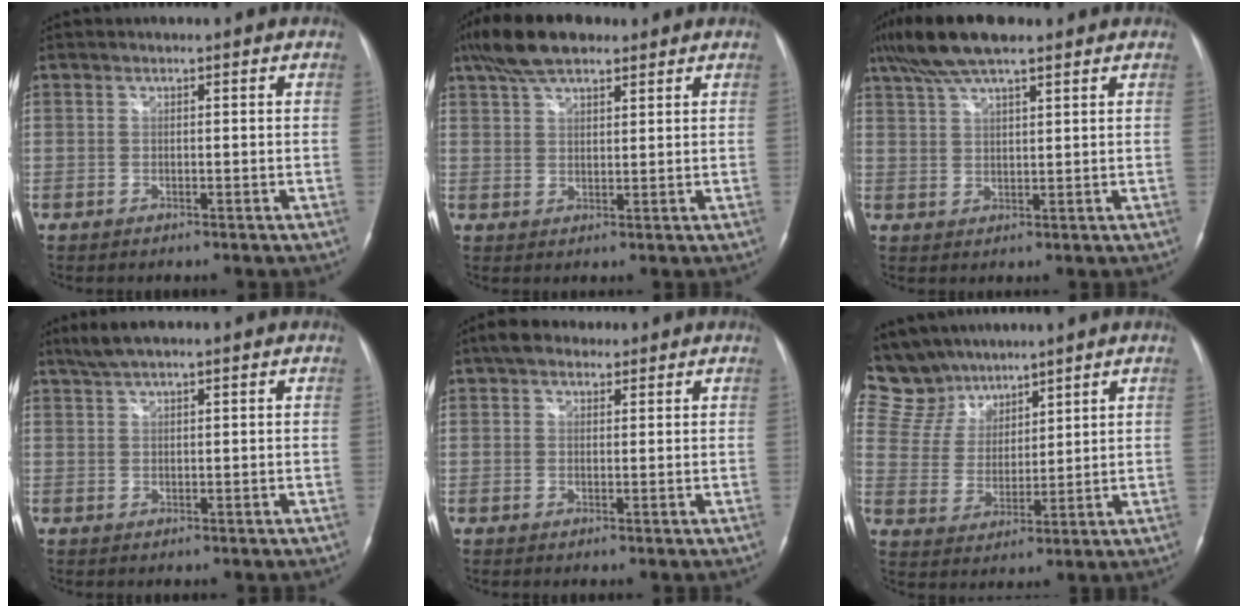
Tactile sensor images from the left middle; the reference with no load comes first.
{"total": 8.8, "force": [6.4, 3.0, 5.2], "torque": [-0.107, 0.021, 0.113]}
{"total": 9.9, "force": [7.3, 1.9, 6.3], "torque": [-0.122, 0.028, 0.128]}
{"total": 3.5, "force": [2.7, 0.3, 2.2], "torque": [-0.052, 0.011, 0.053]}
{"total": 4.5, "force": [3.2, 2.5, 1.9], "torque": [-0.038, 0.022, 0.054]}
{"total": 13.0, "force": [11.5, 5.5, 2.3], "torque": [-0.061, 0.023, 0.234]}